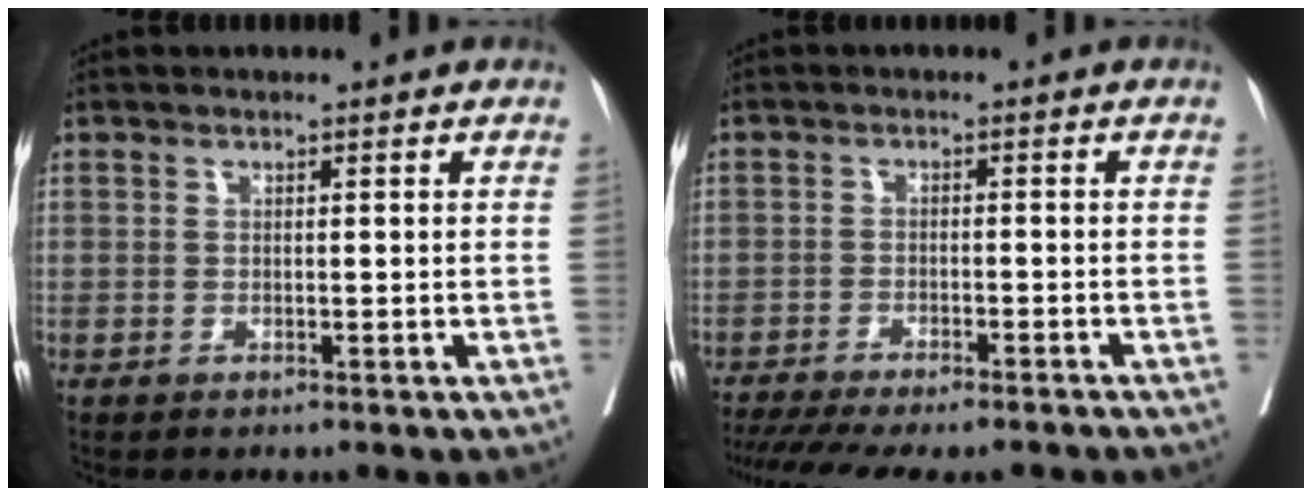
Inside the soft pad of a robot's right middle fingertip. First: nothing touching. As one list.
[{"total": 16.0, "force": [-13.9, 3.2, 7.3], "torque": [-0.151, -0.023, -0.190]}]